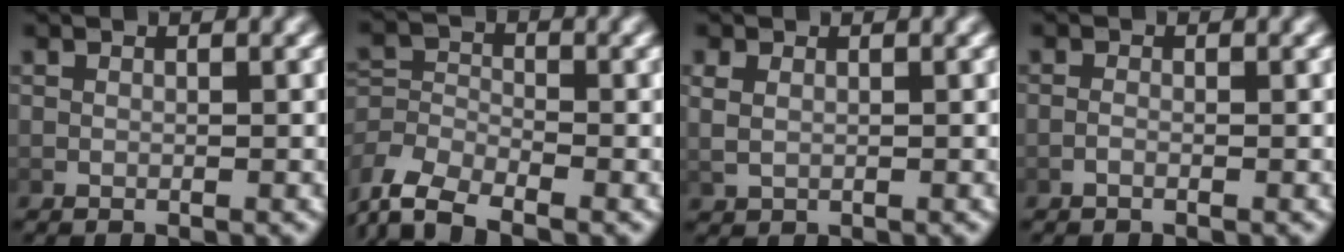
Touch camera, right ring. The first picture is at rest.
{"total": 5.8, "force": [-3.3, 4.2, 2.5], "torque": [-0.075, -0.036, -0.046]}
{"total": 1.8, "force": [0.7, 1.3, 1.1], "torque": [-0.027, -0.001, 0.021]}
{"total": 0.7, "force": [-0.5, 0.0, 0.4], "torque": [-0.015, -0.006, -0.010]}